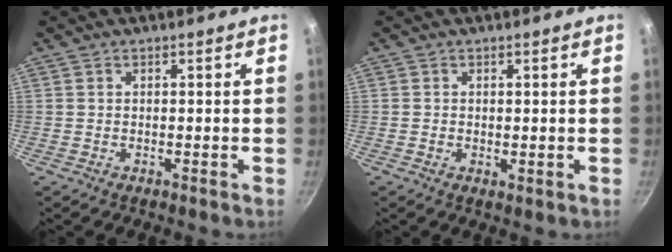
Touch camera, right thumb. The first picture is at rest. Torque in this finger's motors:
{"motor_torque": [-0.10, -0.03, -0.33, 0.02, 0.09]}